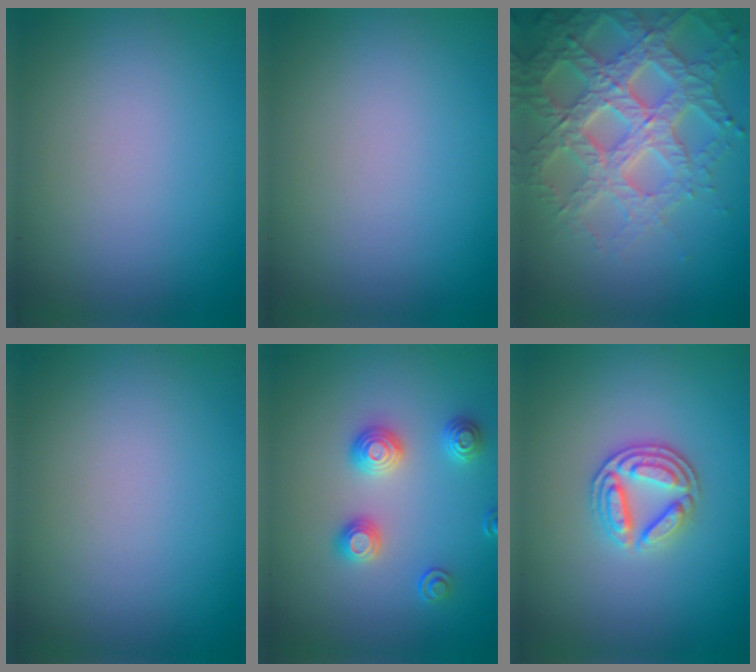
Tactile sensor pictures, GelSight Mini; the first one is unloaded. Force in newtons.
{"total": 0.0}
{"total": 6.9, "press": 6.7, "slide": 1.8}
{"total": 0.0}
{"total": 2.9, "press": 2.7, "slide": 1.1}
{"total": 3.3, "press": 2.9, "slide": 1.6}